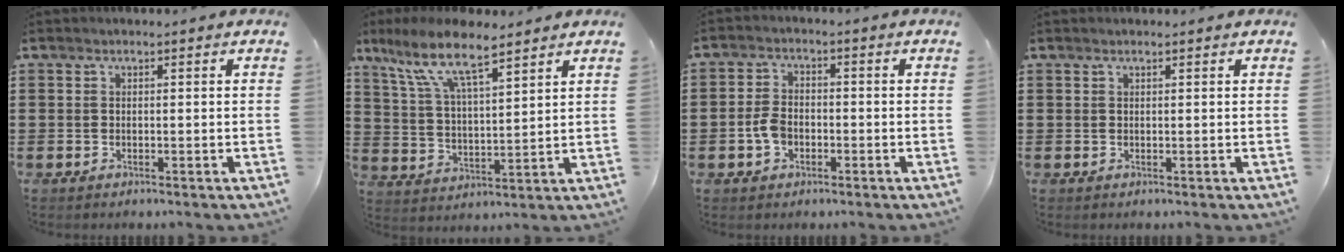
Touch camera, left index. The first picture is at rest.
{"total": 9.6, "force": [7.3, 2.0, 6.0], "torque": [-0.138, -0.023, 0.129]}
{"total": 3.9, "force": [-1.0, 2.6, 2.8], "torque": [-0.073, -0.001, -0.024]}
{"total": 0.5, "force": [0.4, 0.0, 0.3], "torque": [-0.006, 0.000, 0.009]}